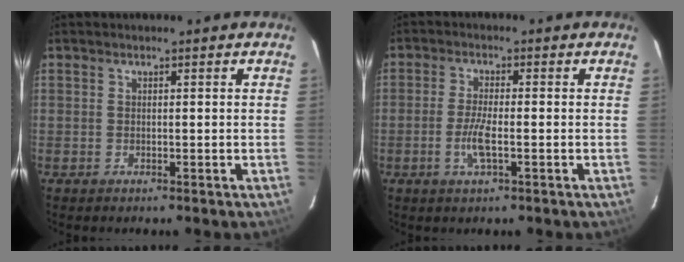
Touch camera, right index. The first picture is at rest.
{"total": 4.6, "force": [-1.5, 0.8, 4.2], "torque": [-0.087, -0.006, -0.030]}